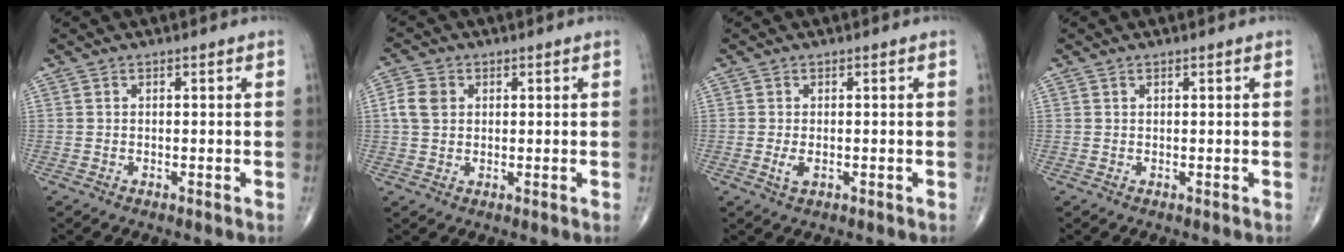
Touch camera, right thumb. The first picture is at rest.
{"total": 4.5, "force": [0.9, 3.6, 2.6], "torque": [-0.050, 0.006, 0.013]}
{"total": 1.9, "force": [-0.4, 1.0, 1.6], "torque": [-0.036, -0.004, -0.006]}
{"total": 0.0}